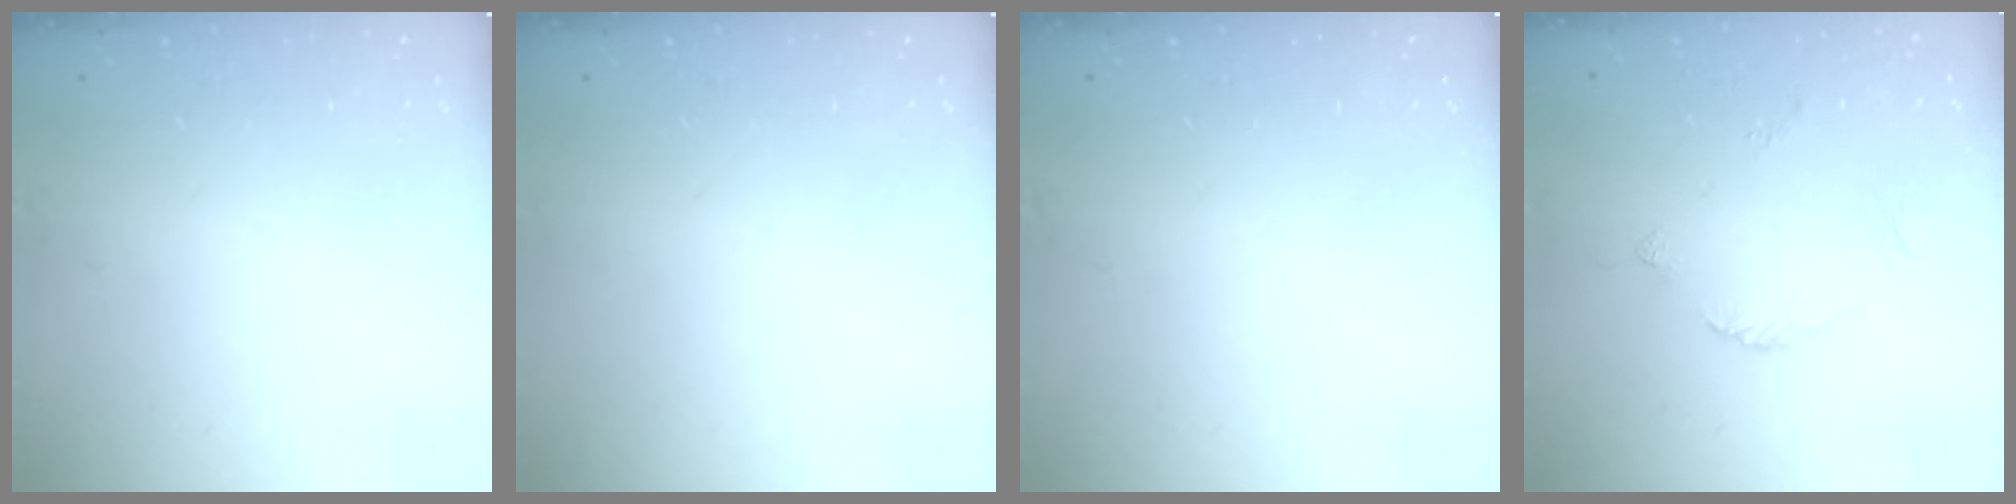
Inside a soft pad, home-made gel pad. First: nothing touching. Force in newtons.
{"total": 0.0}
{"total": 0.0}
{"total": 3.0, "press": 3.0, "slide": 0.4}